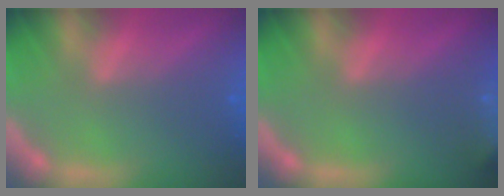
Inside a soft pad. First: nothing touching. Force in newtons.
{"total": 7.9}